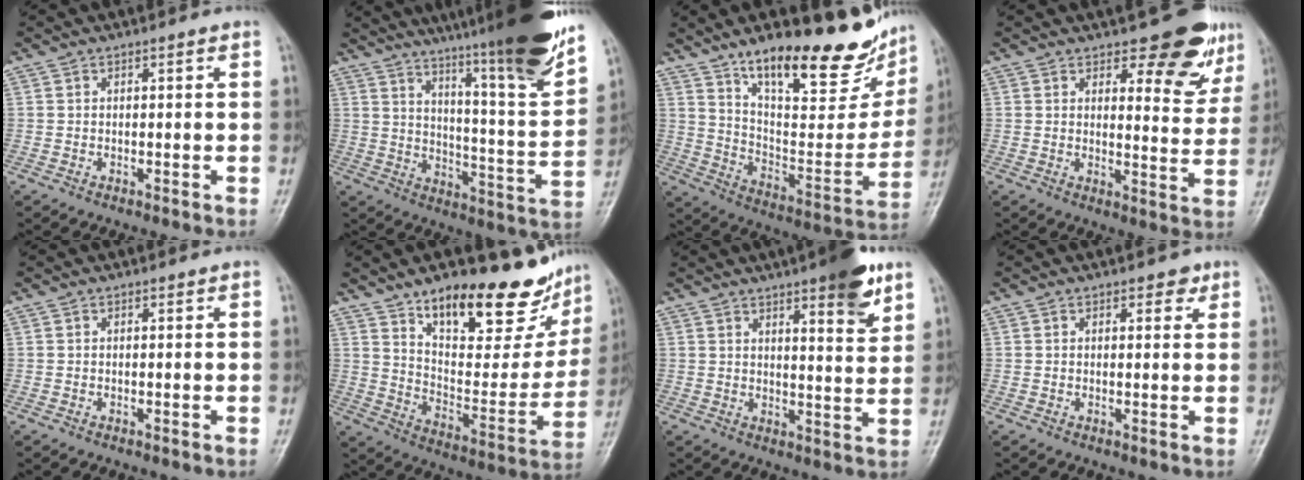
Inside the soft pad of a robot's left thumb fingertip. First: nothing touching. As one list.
[{"total": 24.5, "force": [18.7, 1.7, 15.7], "torque": [-0.219, -0.104, 0.268]}, {"total": 25.6, "force": [17.7, 8.2, 16.6], "torque": [-0.196, -0.085, 0.279]}, {"total": 10.0, "force": [6.7, 4.2, 6.2], "torque": [-0.037, -0.042, 0.084]}, {"total": 0.0}, {"total": 23.9, "force": [17.0, 8.9, 14.2], "torque": [-0.149, -0.087, 0.263]}, {"total": 9.6, "force": [5.9, 2.0, 7.3], "torque": [-0.086, -0.033, 0.078]}, {"total": 2.1, "force": [1.3, 1.2, 1.2], "torque": [-0.001, -0.004, 0.014]}]